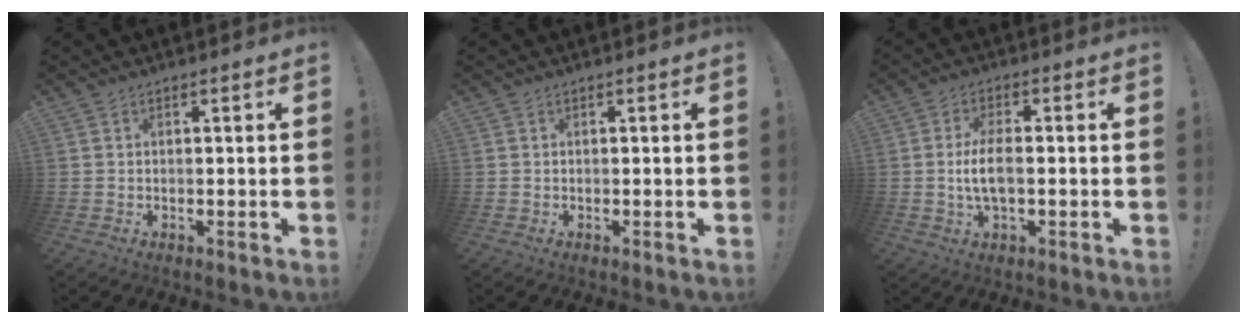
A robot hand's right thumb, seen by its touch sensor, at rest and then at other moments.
{"total": 0.0}
{"total": 6.8, "force": [-0.7, 2.4, 6.3], "torque": [-0.126, -0.002, -0.014]}